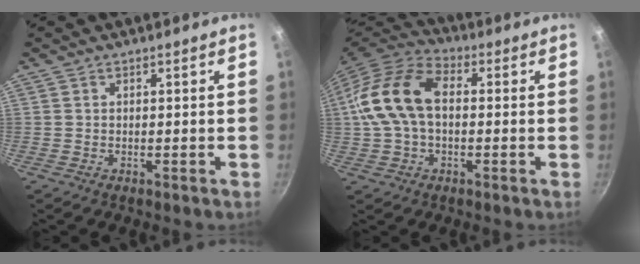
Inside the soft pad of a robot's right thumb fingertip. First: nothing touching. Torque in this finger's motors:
{"motor_torque": [1.10, 3.14, 0.92, -0.82, 0.45]}